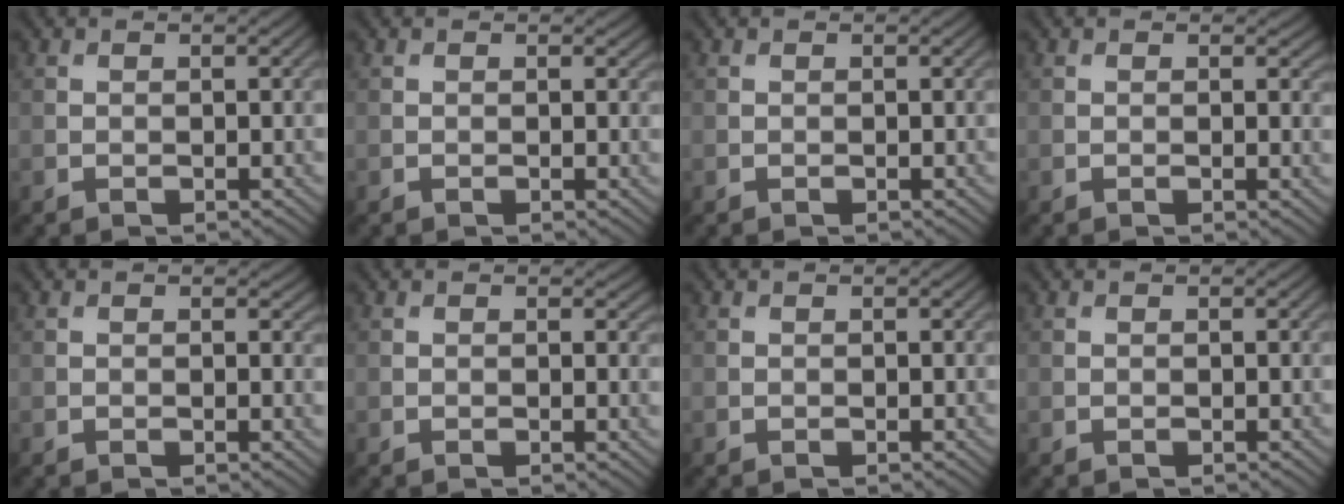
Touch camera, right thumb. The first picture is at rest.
{"total": 0.7, "force": [0.2, 0.3, 0.5], "torque": [-0.006, -0.002, 0.002]}
{"total": 0.0}
{"total": 1.4, "force": [0.3, 0.7, 1.2], "torque": [-0.016, -0.004, 0.004]}
{"total": 1.1, "force": [0.3, 0.5, 0.9], "torque": [-0.013, -0.003, 0.003]}
{"total": 1.3, "force": [0.2, 0.6, 1.1], "torque": [-0.017, -0.004, 0.002]}
{"total": 0.0}
{"total": 0.0}